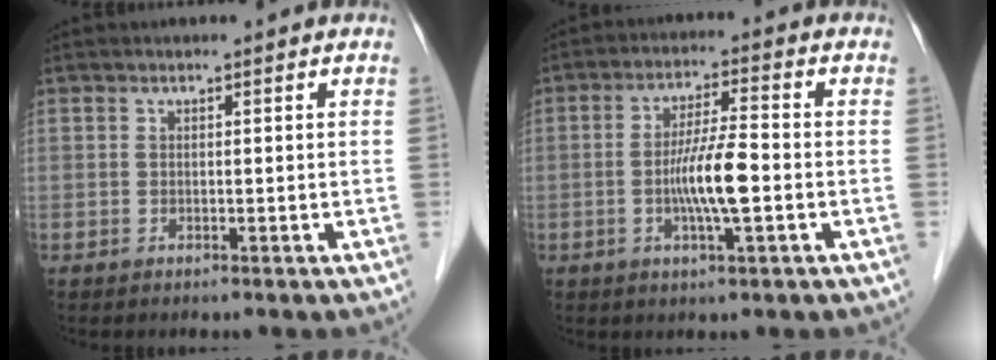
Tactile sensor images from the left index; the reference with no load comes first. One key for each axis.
{"total": 7.3, "fx": -1.6, "fy": 0.5, "fz": 7.1, "tx": -0.138, "ty": -0.005, "tz": -0.033}